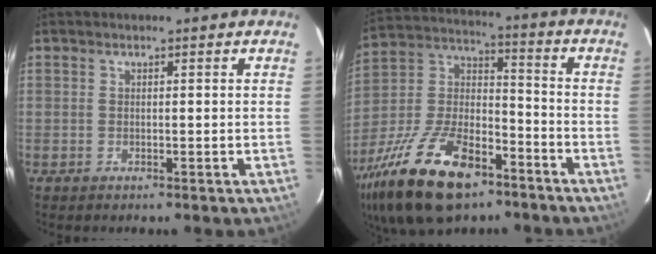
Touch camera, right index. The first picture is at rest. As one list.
[{"total": 24.7, "force": [-14.9, 11.6, 15.8], "torque": [-0.330, -0.012, -0.258]}]